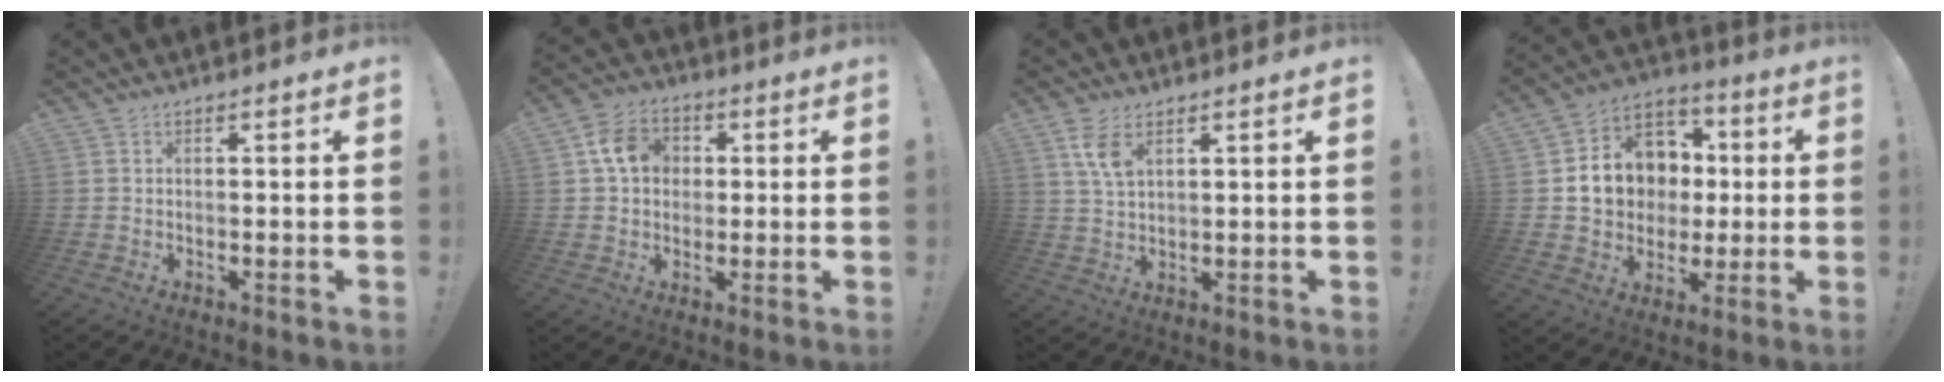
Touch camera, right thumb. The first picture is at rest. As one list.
[{"total": 10.5, "force": [2.4, 8.5, 5.6], "torque": [-0.086, 0.013, 0.050]}, {"total": 6.2, "force": [3.2, 3.0, 4.4], "torque": [-0.083, -0.016, 0.057]}, {"total": 15.3, "force": [1.4, 13.4, 7.3], "torque": [-0.096, 0.009, 0.050]}]